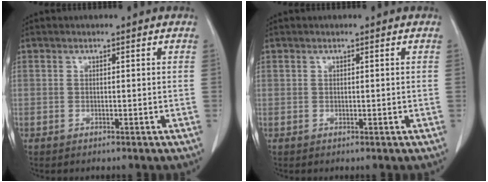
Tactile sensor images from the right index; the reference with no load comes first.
{"total": 0.0}